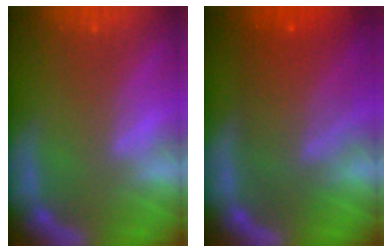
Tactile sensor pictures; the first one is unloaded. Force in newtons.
{"total": 8.6}